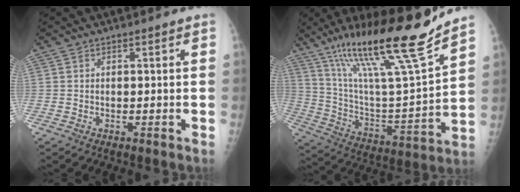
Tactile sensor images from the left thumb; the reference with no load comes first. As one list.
[{"total": 25.1, "force": [17.2, 2.7, 18.0], "torque": [-0.288, -0.063, 0.305]}]